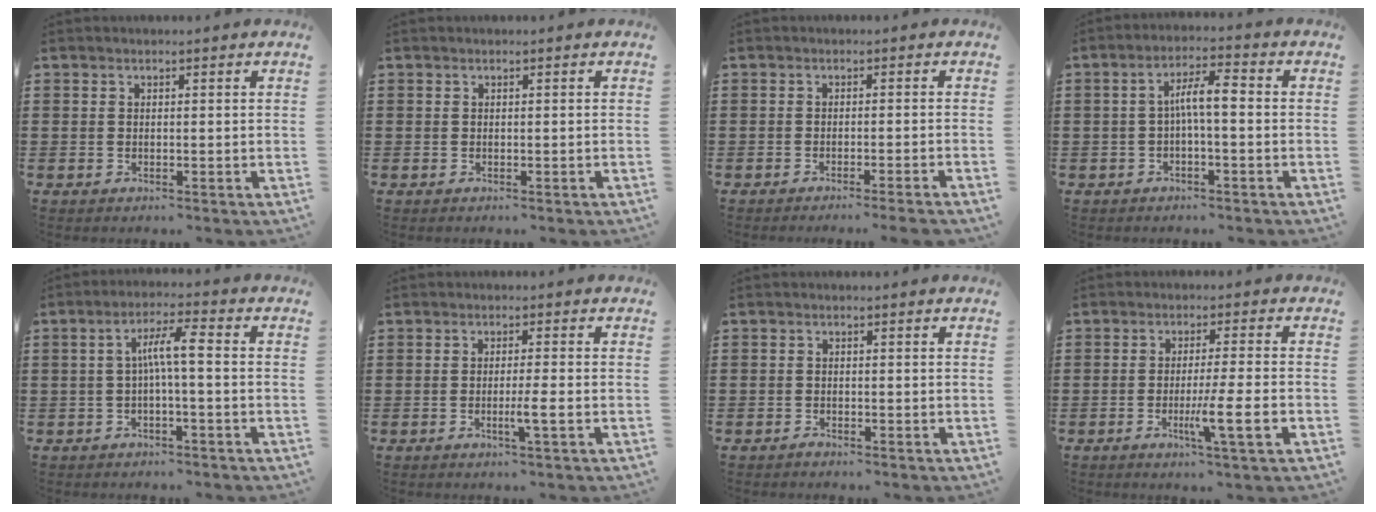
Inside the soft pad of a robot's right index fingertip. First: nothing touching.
{"total": 0.0}
{"total": 1.8, "force": [-1.5, -0.5, 0.8], "torque": [-0.015, -0.005, -0.028]}
{"total": 5.3, "force": [-0.3, 1.3, 5.1], "torque": [-0.104, 0.008, -0.013]}
{"total": 5.4, "force": [-0.4, 0.7, 5.3], "torque": [-0.101, 0.008, -0.012]}
{"total": 3.1, "force": [-1.1, -0.4, 2.9], "torque": [-0.047, -0.010, -0.022]}
{"total": 0.8, "force": [-0.8, 0.3, 0.1], "torque": [-0.003, 0.002, -0.018]}
{"total": 7.0, "force": [-2.3, -0.2, 6.7], "torque": [-0.107, -0.014, -0.038]}